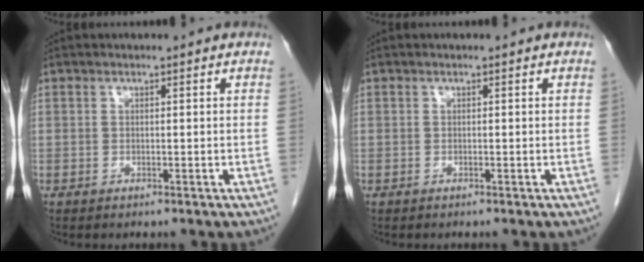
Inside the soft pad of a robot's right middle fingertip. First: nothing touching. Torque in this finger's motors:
{"motor_torque": [0.08, -0.03, -0.02, 0.00]}